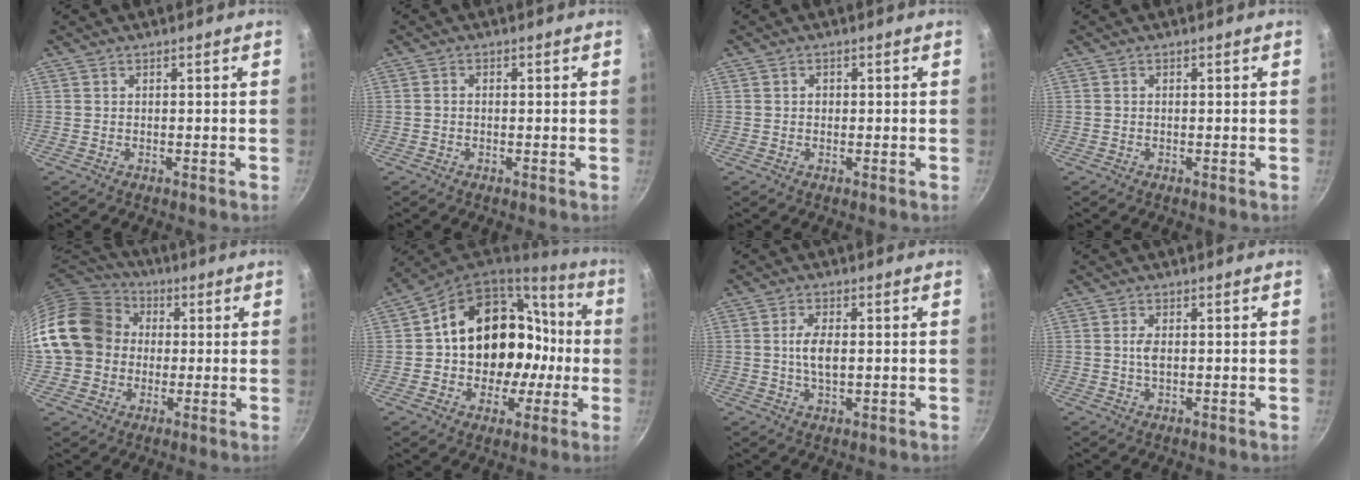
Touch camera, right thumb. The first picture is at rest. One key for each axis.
{"total": 1.1, "fx": -0.2, "fy": 0.8, "fz": 0.7, "tx": -0.012, "ty": 0.006, "tz": -0.003}
{"total": 1.1, "fx": 0.1, "fy": 1.0, "fz": 0.5, "tx": -0.005, "ty": 0.003, "tz": 0.001}
{"total": 0.0}
{"total": 18.1, "fx": 1.1, "fy": 15.5, "fz": 9.2, "tx": -0.157, "ty": 0.042, "tz": 0.014}
{"total": 22.5, "fx": 0.3, "fy": 17.3, "fz": 14.3, "tx": -0.191, "ty": 0.059, "tz": 0.020}
{"total": 5.2, "fx": 0.2, "fy": 2.6, "fz": 4.6, "tx": -0.088, "ty": 0.004, "tz": 0.002}
{"total": 4.8, "fx": 0.0, "fy": 2.6, "fz": 4.1, "tx": -0.076, "ty": 0.006, "tz": -0.003}